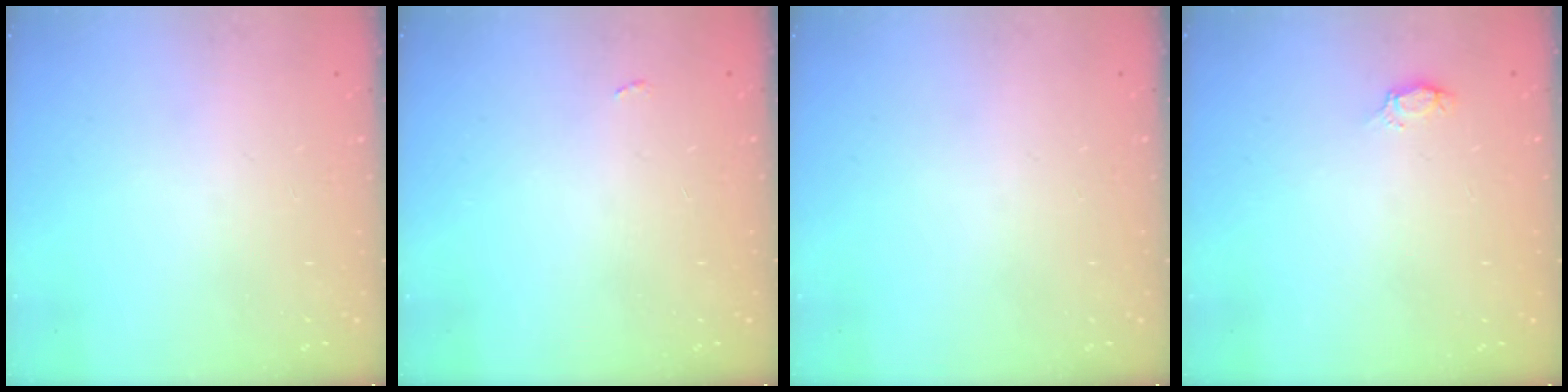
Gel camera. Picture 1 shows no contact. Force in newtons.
{"total": 2.2, "press": 2.2, "slide": 0.3}
{"total": 0.0}
{"total": 3.1, "press": 3.1, "slide": 0.4}